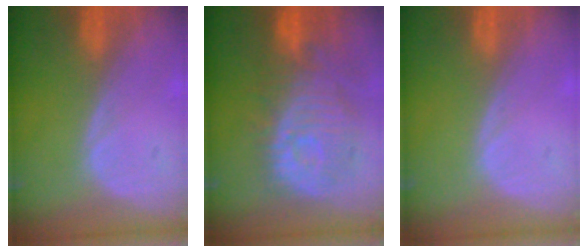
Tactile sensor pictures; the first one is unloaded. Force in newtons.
{"total": 12.1, "press": 10.9, "slide": 5.3}
{"total": 0.0}